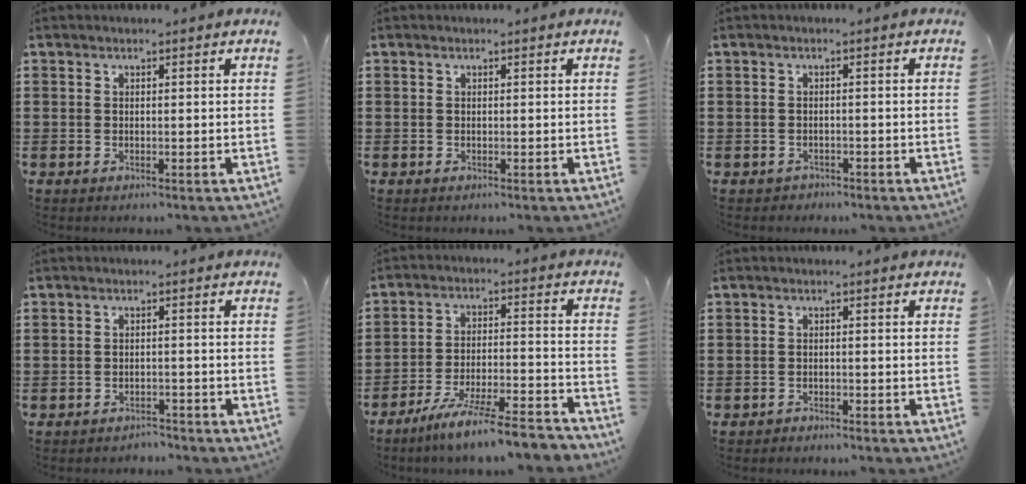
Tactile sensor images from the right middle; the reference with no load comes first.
{"total": 0.0}
{"total": 0.9, "force": [-0.8, 0.3, 0.1], "torque": [-0.005, -0.001, -0.018]}
{"total": 1.8, "force": [-1.8, 0.3, -0.1], "torque": [-0.006, 0.000, -0.041]}
{"total": 8.8, "force": [-7.7, -0.3, 4.3], "torque": [-0.080, -0.001, -0.147]}
{"total": 1.2, "force": [-1.2, 0.1, 0.1], "torque": [-0.006, 0.000, -0.025]}